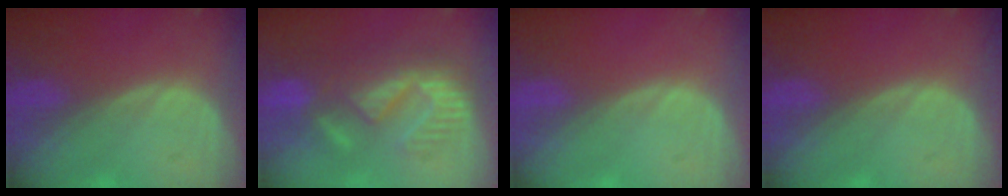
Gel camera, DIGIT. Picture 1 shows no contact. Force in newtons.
{"total": 9.1, "press": 8.9, "slide": 1.9}
{"total": 0.0}
{"total": 0.0}